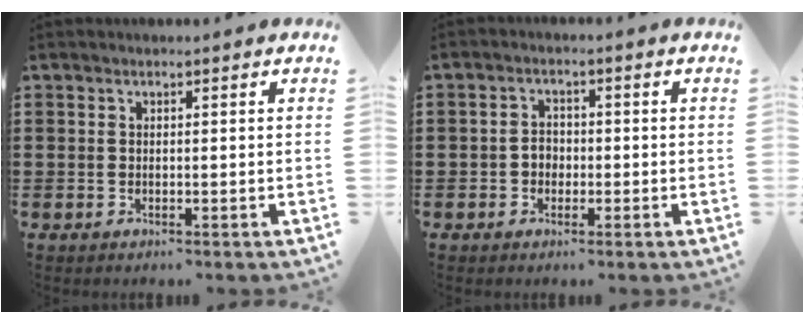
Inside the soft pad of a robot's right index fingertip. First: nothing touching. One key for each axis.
{"total": 2.3, "fx": -0.7, "fy": 1.9, "fz": 1.1, "tx": -0.024, "ty": 0.006, "tz": -0.017}